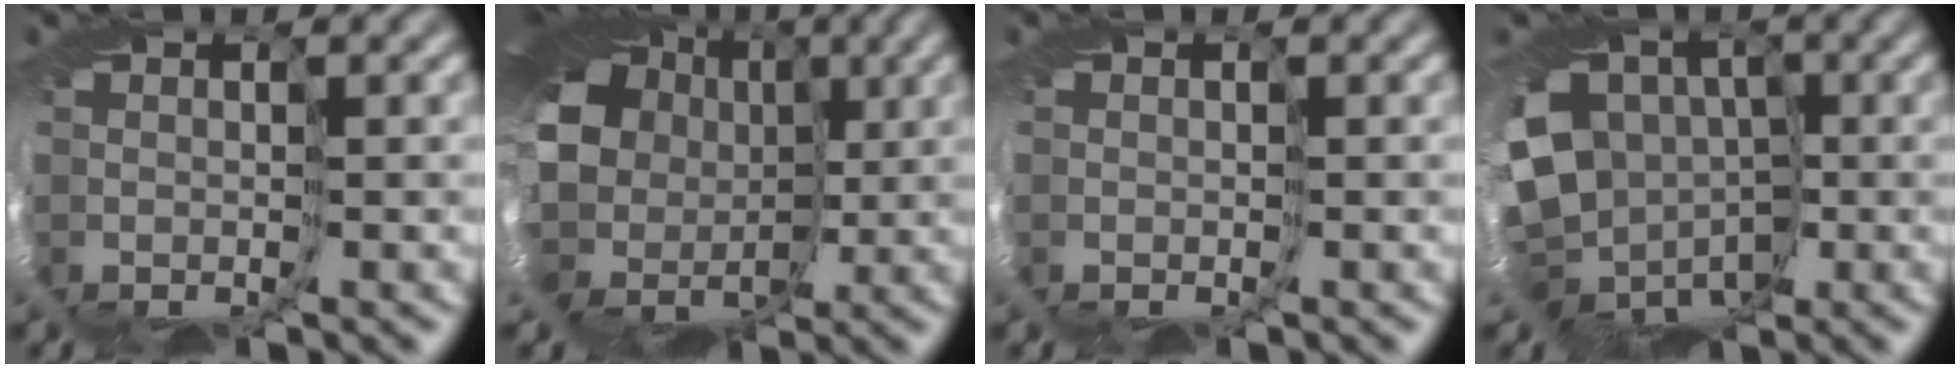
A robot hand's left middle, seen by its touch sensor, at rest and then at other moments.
{"total": 15.8, "force": [1.1, 13.2, 8.7], "torque": [-0.166, -0.021, 0.012]}
{"total": 1.1, "force": [-0.2, 1.0, 0.1], "torque": [0.001, -0.005, 0.000]}
{"total": 11.1, "force": [-2.5, 9.2, 5.7], "torque": [-0.096, -0.007, -0.050]}